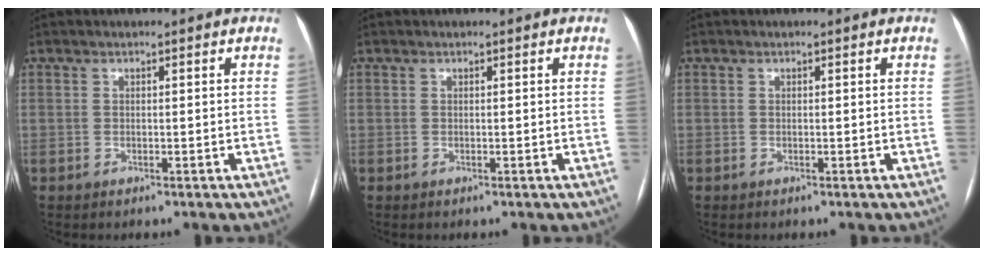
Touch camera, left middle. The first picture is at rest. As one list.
[{"total": 0.0}, {"total": 0.0}]